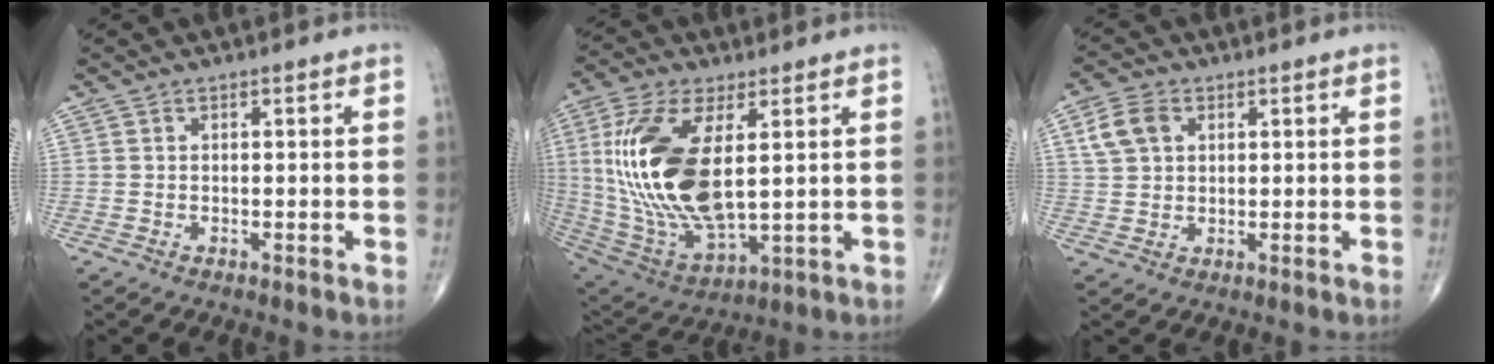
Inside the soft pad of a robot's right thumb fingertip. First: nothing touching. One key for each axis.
{"total": 22.1, "fx": 3.3, "fy": 10.1, "fz": 19.4, "tx": -0.409, "ty": -0.023, "tz": 0.073}
{"total": 6.0, "fx": 2.2, "fy": 4.3, "fz": 3.7, "tx": -0.065, "ty": 0.005, "tz": 0.042}